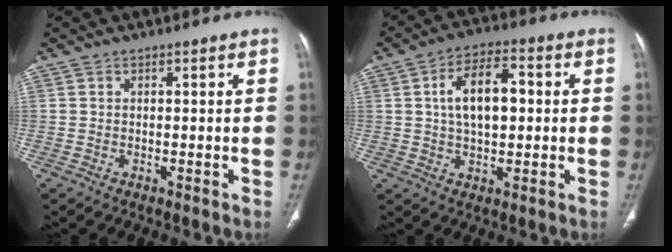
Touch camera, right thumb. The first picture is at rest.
{"total": 10.3, "force": [1.3, 5.5, 8.6], "torque": [-0.135, 0.015, 0.018]}